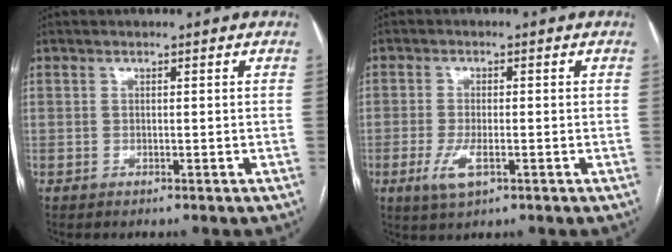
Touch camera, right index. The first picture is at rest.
{"total": 4.3, "force": [-1.6, 1.4, 3.8], "torque": [-0.081, -0.006, -0.026]}